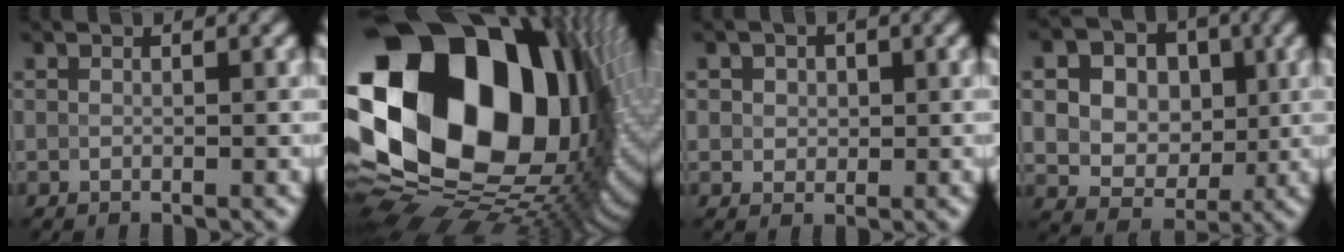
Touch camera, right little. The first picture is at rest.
{"total": 22.8, "force": [5.4, 15.2, 16.0], "torque": [-0.323, -0.021, 0.116]}
{"total": 1.8, "force": [0.5, 1.6, 0.6], "torque": [0.006, 0.005, 0.002]}
{"total": 10.0, "force": [2.2, 8.4, 5.0], "torque": [-0.099, 0.031, 0.033]}